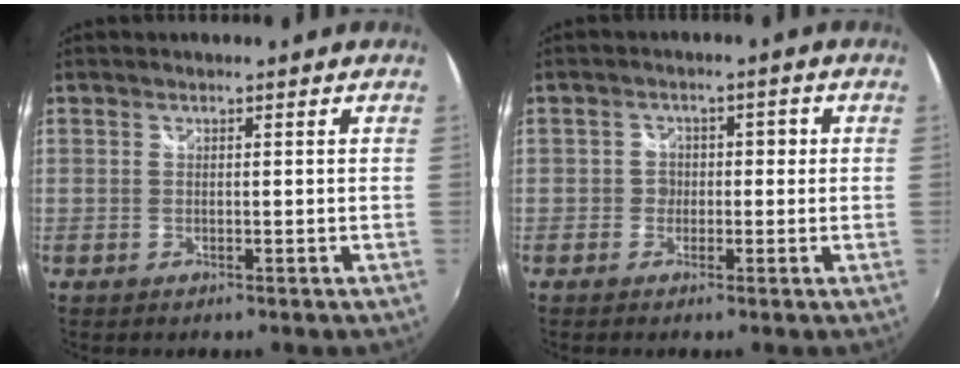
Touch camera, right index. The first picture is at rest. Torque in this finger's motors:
{"motor_torque": [0.08, 0.09, 0.01, 0.00]}